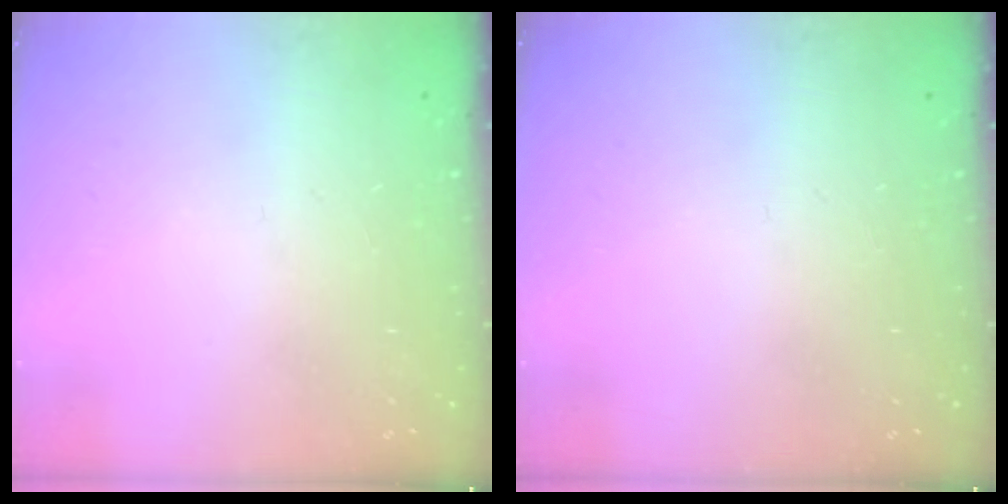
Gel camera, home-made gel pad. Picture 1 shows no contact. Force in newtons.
{"total": 0.0}